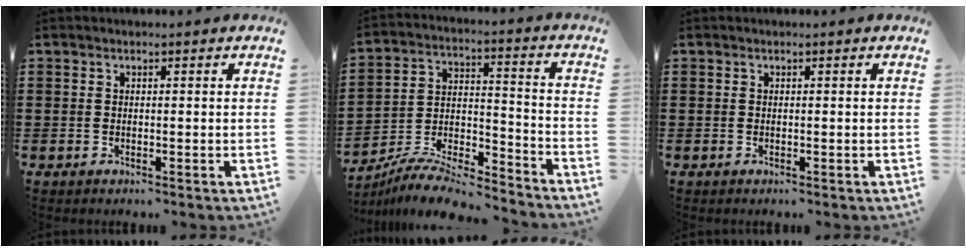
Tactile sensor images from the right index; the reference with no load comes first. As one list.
[{"total": 8.9, "force": [-8.4, 1.4, 2.8], "torque": [-0.046, 0.016, -0.163]}, {"total": 0.0}]